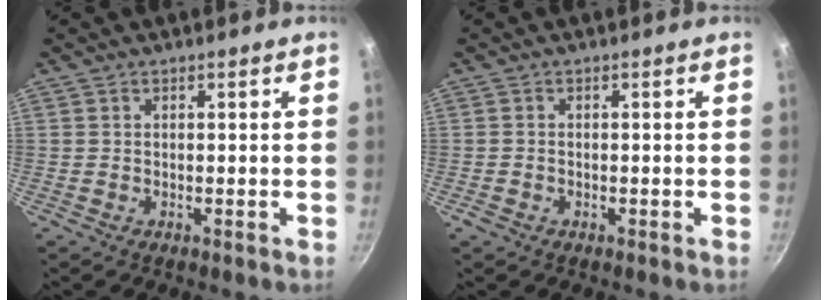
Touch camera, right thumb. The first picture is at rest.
{"total": 1.2, "force": [-0.6, 0.9, 0.6], "torque": [-0.013, 0.002, -0.011]}